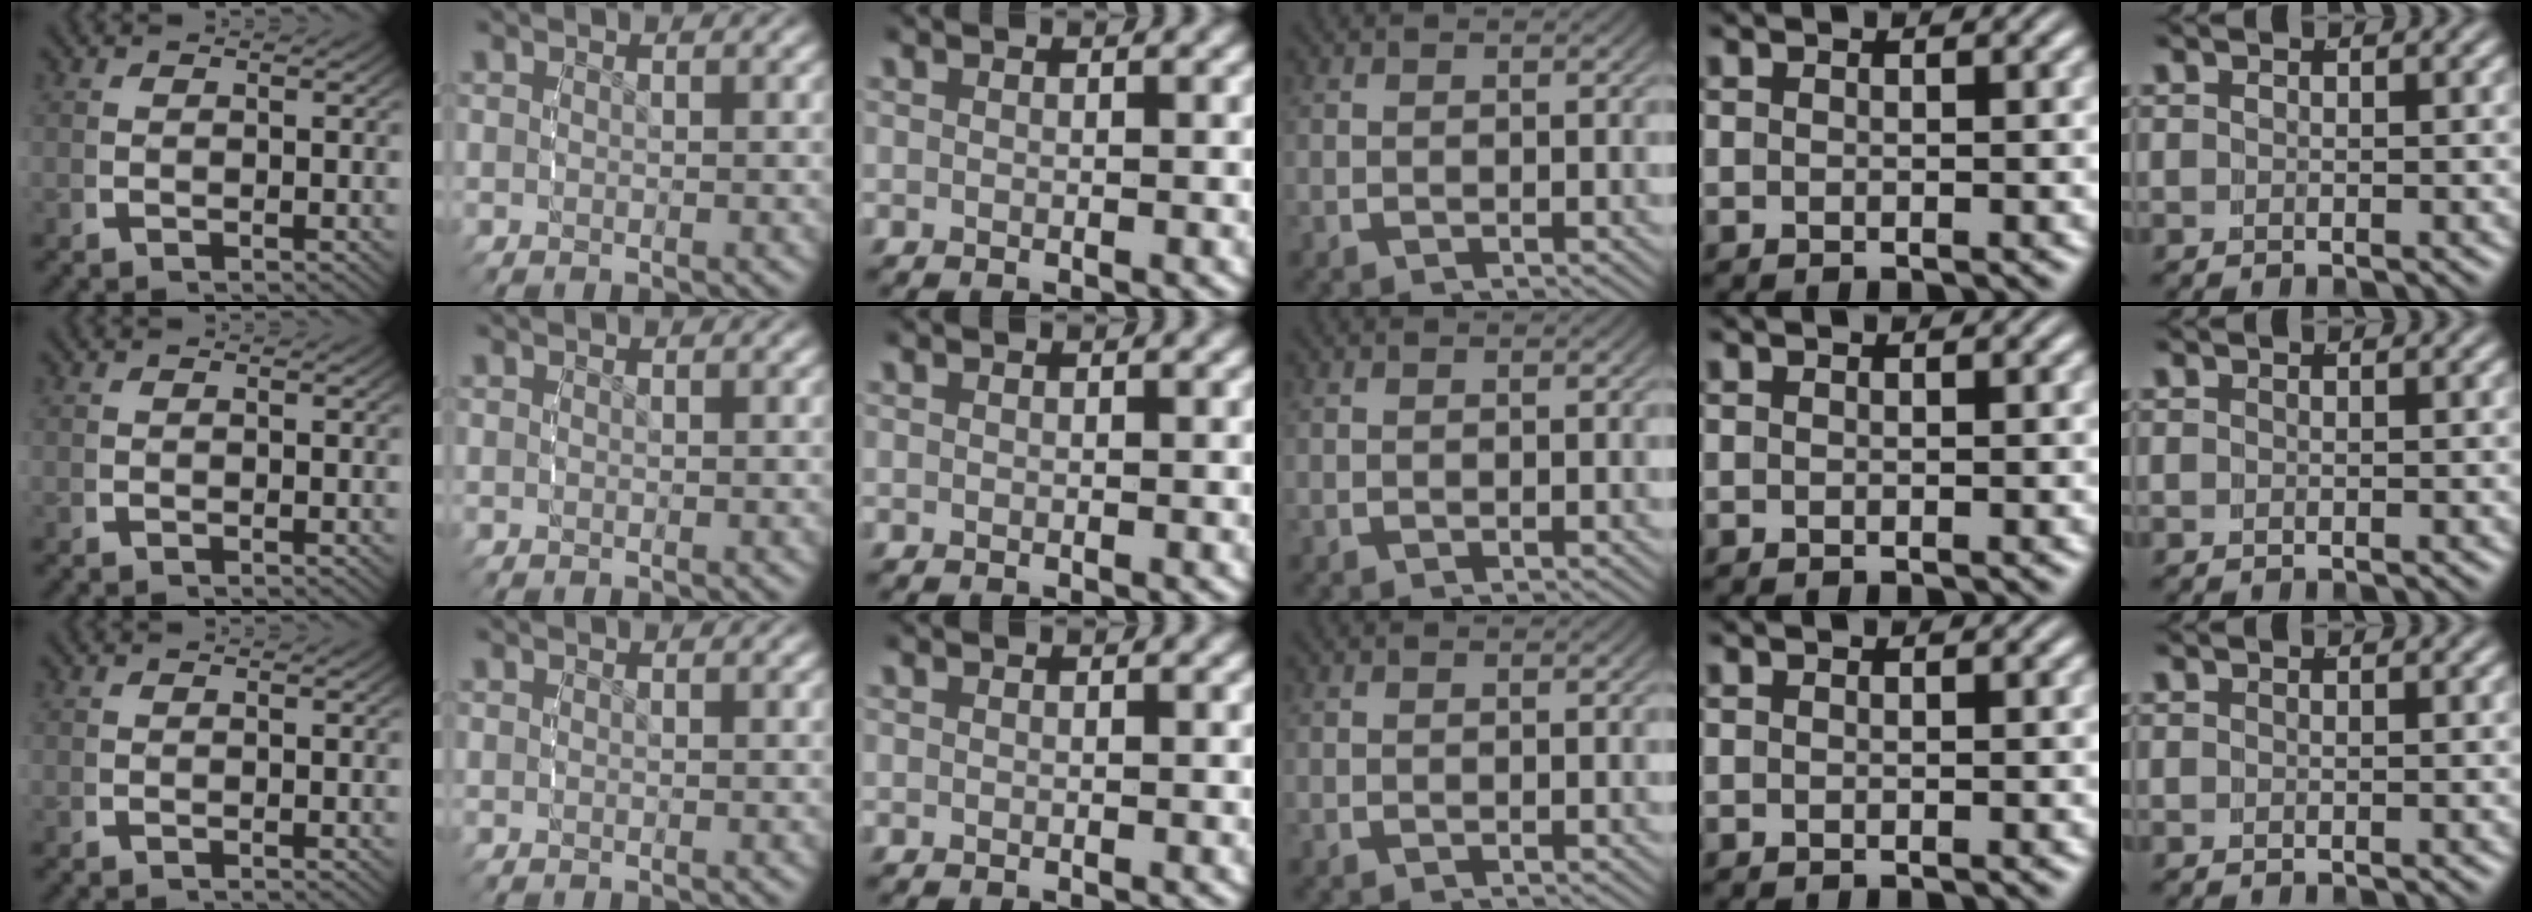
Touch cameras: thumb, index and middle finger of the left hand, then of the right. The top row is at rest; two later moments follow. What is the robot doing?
{"motion": "reach", "object": "ribbon"}